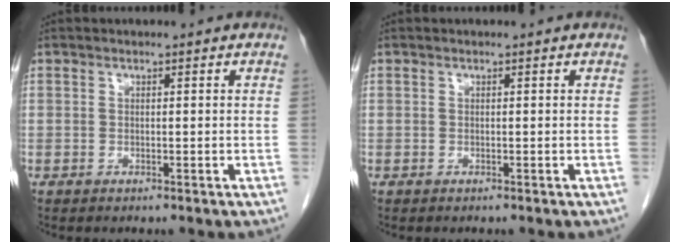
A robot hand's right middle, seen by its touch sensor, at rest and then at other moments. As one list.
[{"total": 0.0}]